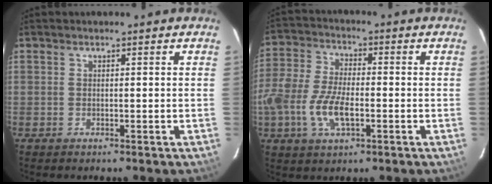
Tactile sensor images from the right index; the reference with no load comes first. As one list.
[{"total": 11.9, "force": [-3.8, 5.6, 9.8], "torque": [-0.216, -0.002, -0.075]}]